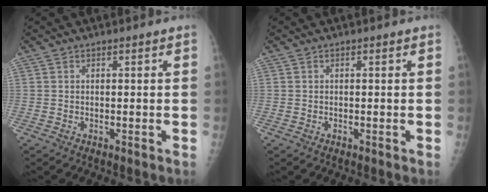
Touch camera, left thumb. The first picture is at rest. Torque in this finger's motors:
{"motor_torque": [-0.31, -0.26, -0.13, -0.01, 0.00]}